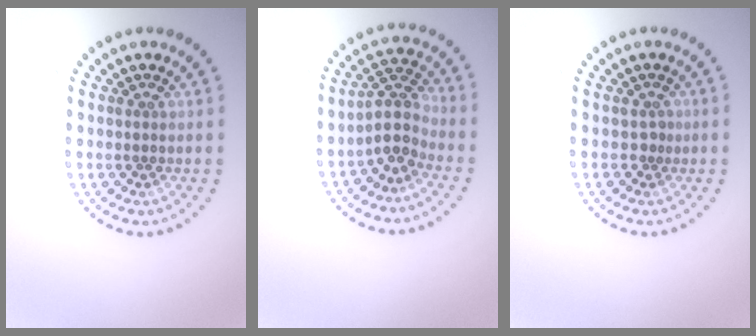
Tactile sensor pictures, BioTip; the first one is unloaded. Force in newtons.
{"total": 2.9, "press": 2.1, "slide": 2.0}
{"total": 0.6, "press": 0.4, "slide": 0.5}